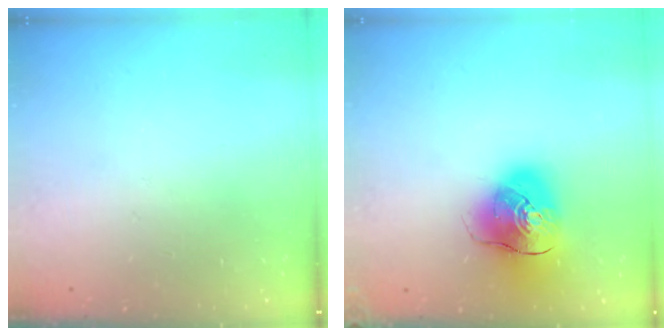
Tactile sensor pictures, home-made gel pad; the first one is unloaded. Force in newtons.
{"total": 13.0, "press": 12.8, "slide": 2.4}